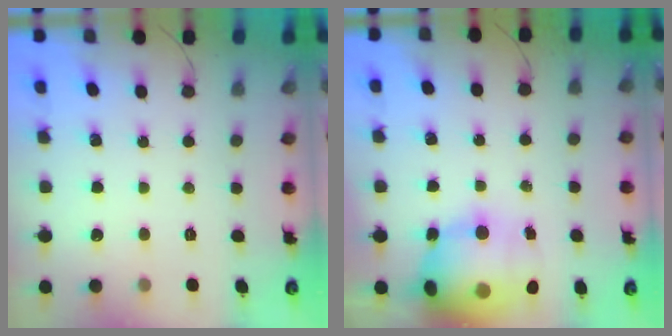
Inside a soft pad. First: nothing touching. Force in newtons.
{"total": 19.6, "press": 19.1, "slide": 4.3}